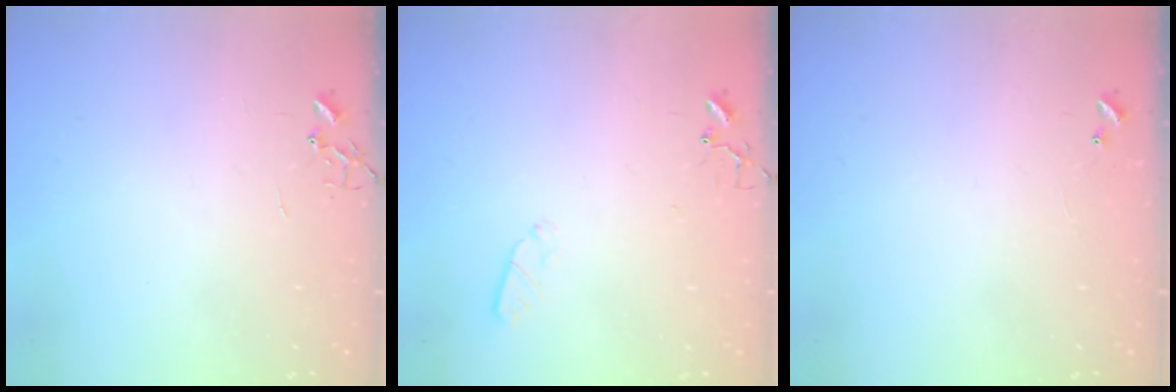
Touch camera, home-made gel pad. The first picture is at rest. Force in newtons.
{"total": 2.9, "press": 2.8, "slide": 0.5}
{"total": 5.1, "press": 5.0, "slide": 0.3}